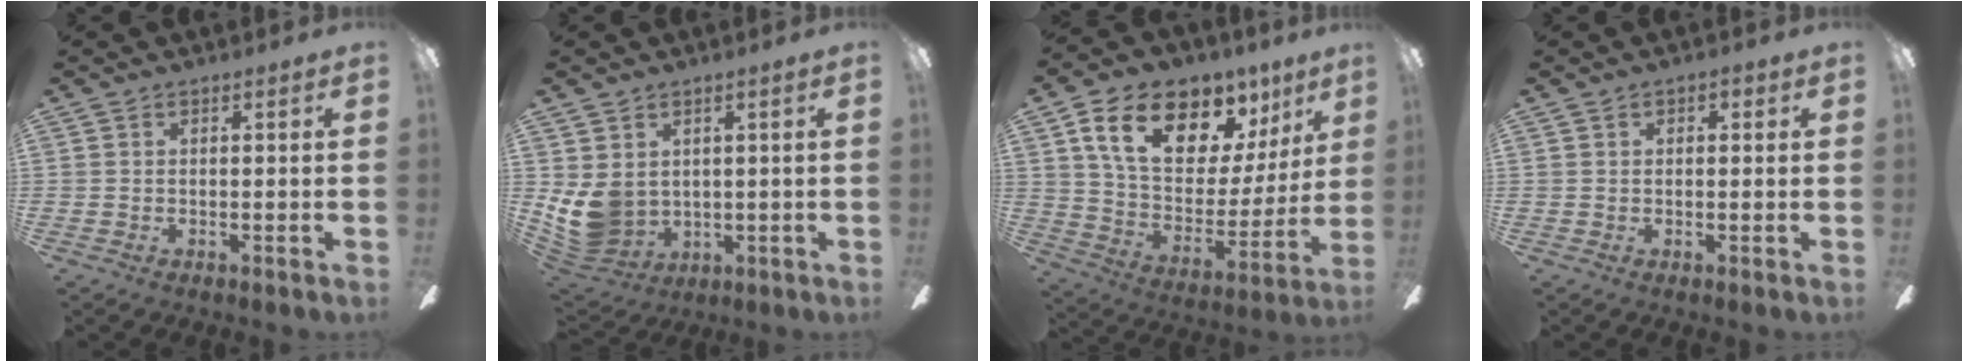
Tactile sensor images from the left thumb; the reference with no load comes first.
{"total": 9.7, "force": [1.3, 8.1, 5.2], "torque": [-0.142, -0.019, 0.028]}
{"total": 19.9, "force": [11.5, 11.4, 11.6], "torque": [-0.193, -0.058, 0.203]}
{"total": 1.0, "force": [0.3, 0.8, 0.5], "torque": [-0.001, 0.001, 0.004]}